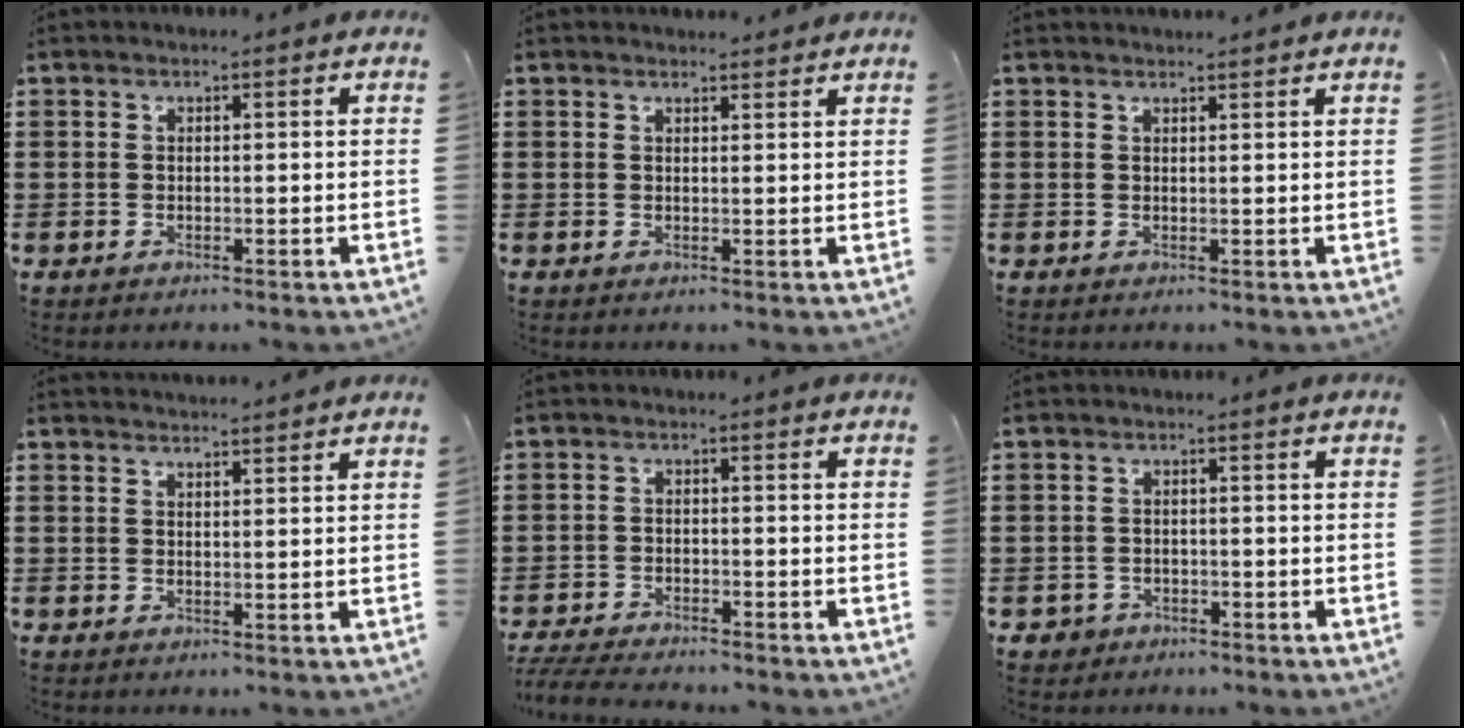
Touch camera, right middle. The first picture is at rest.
{"total": 1.2, "force": [1.2, 0.1, 0.1], "torque": [0.003, -0.002, 0.021]}
{"total": 1.1, "force": [1.1, -0.2, 0.2], "torque": [-0.004, -0.002, 0.021]}
{"total": 1.9, "force": [1.9, -0.2, 0.1], "torque": [-0.006, 0.003, 0.037]}
{"total": 3.8, "force": [-3.7, 0.3, 0.9], "torque": [-0.029, -0.005, -0.081]}
{"total": 1.6, "force": [-1.3, 1.0, 0.1], "torque": [-0.007, 0.001, -0.030]}